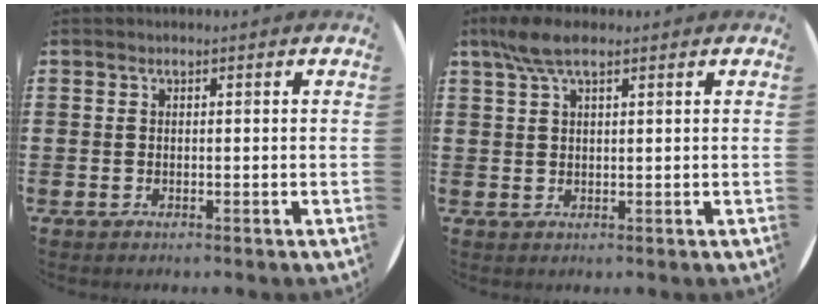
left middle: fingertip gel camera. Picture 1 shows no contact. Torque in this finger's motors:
{"motor_torque": [0.97, -0.89, 0.14, 0.14]}